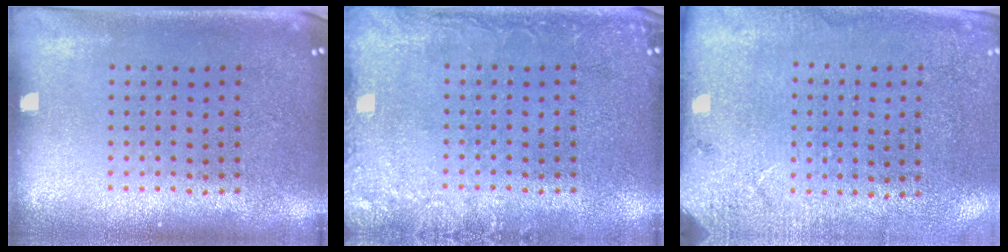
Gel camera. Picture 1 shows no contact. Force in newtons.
{"total": 2.4, "press": 2.4, "slide": 0.4}
{"total": 2.7, "press": 2.2, "slide": 1.5}